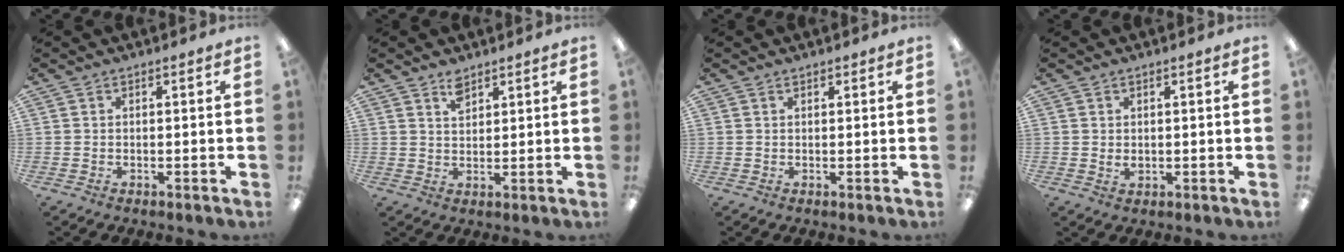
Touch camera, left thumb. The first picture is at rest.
{"total": 3.6, "force": [2.8, 1.7, 1.5], "torque": [-0.018, -0.010, 0.050]}
{"total": 0.7, "force": [0.6, 0.2, 0.4], "torque": [-0.008, 0.000, 0.011]}
{"total": 1.6, "force": [0.5, 0.8, 1.3], "torque": [-0.019, -0.002, 0.006]}